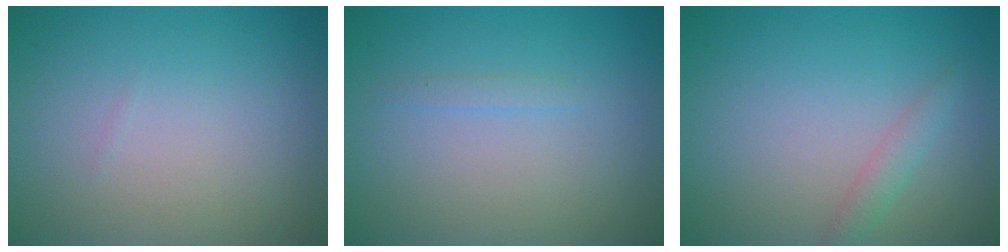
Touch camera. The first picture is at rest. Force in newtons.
{"total": 0.6, "press": 0.6, "slide": 0.0}
{"total": 1.3, "press": 1.3, "slide": 0.1}